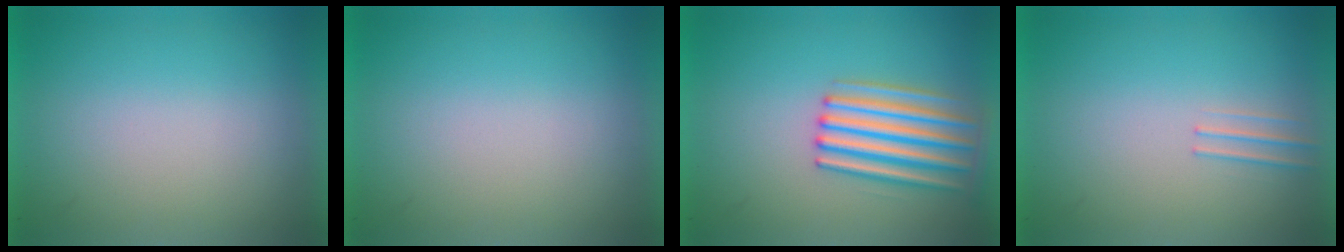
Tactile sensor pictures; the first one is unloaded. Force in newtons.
{"total": 0.0}
{"total": 4.7}
{"total": 1.2}